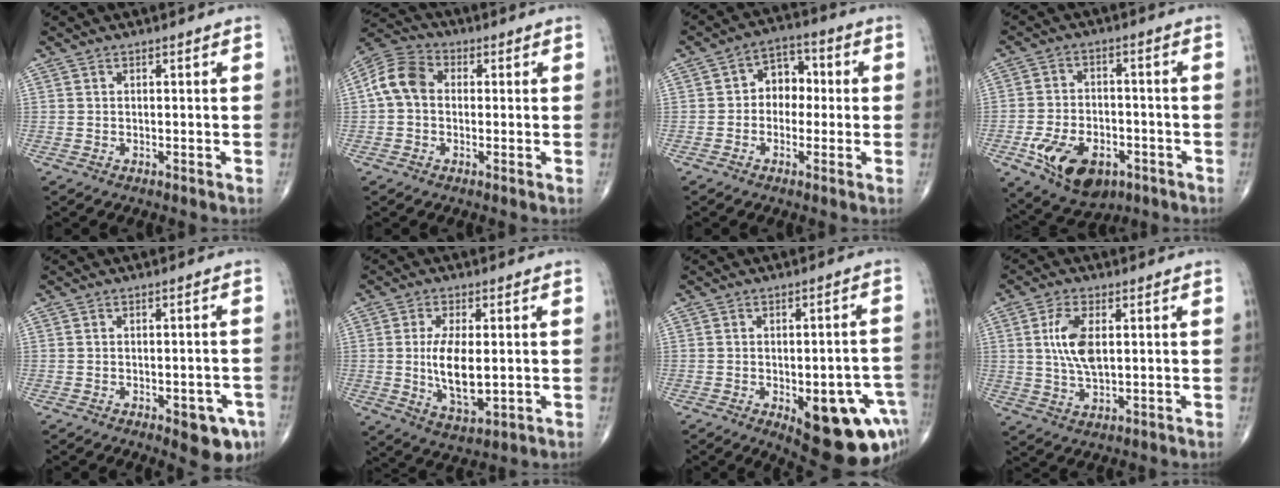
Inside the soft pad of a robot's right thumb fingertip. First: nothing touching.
{"total": 8.3, "force": [0.3, 6.3, 5.3], "torque": [-0.098, 0.027, -0.007]}
{"total": 7.1, "force": [-0.1, 5.5, 4.5], "torque": [-0.033, 0.026, -0.014]}
{"total": 13.4, "force": [-5.8, 8.3, 8.9], "torque": [-0.135, 0.020, -0.086]}
{"total": 4.0, "force": [-1.9, 1.9, 3.0], "torque": [-0.022, 0.004, -0.018]}
{"total": 10.4, "force": [-0.1, 4.6, 9.2], "torque": [-0.165, -0.020, 0.005]}
{"total": 19.0, "force": [-7.5, 8.2, 15.4], "torque": [-0.125, 0.025, -0.076]}
{"total": 7.9, "force": [1.5, 3.7, 6.8], "torque": [-0.139, -0.005, 0.030]}